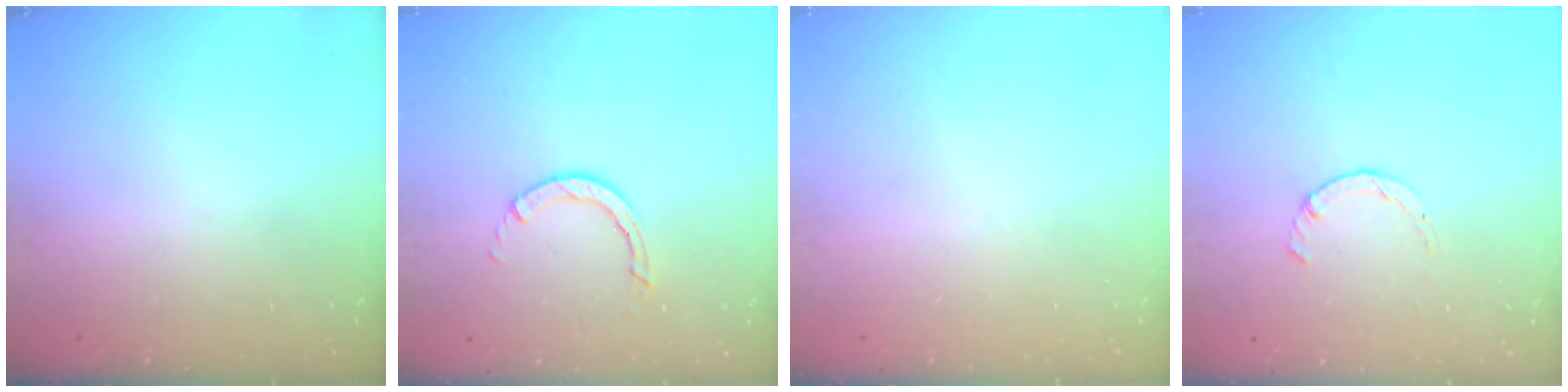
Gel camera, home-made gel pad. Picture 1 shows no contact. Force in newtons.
{"total": 2.8, "press": 2.8, "slide": 0.3}
{"total": 0.0}
{"total": 2.2, "press": 2.1, "slide": 0.4}